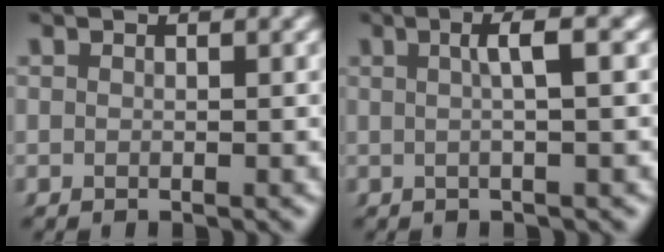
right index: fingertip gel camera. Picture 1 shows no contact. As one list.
[{"total": 3.0, "force": [0.6, -0.2, 3.0], "torque": [-0.040, 0.015, 0.005]}]